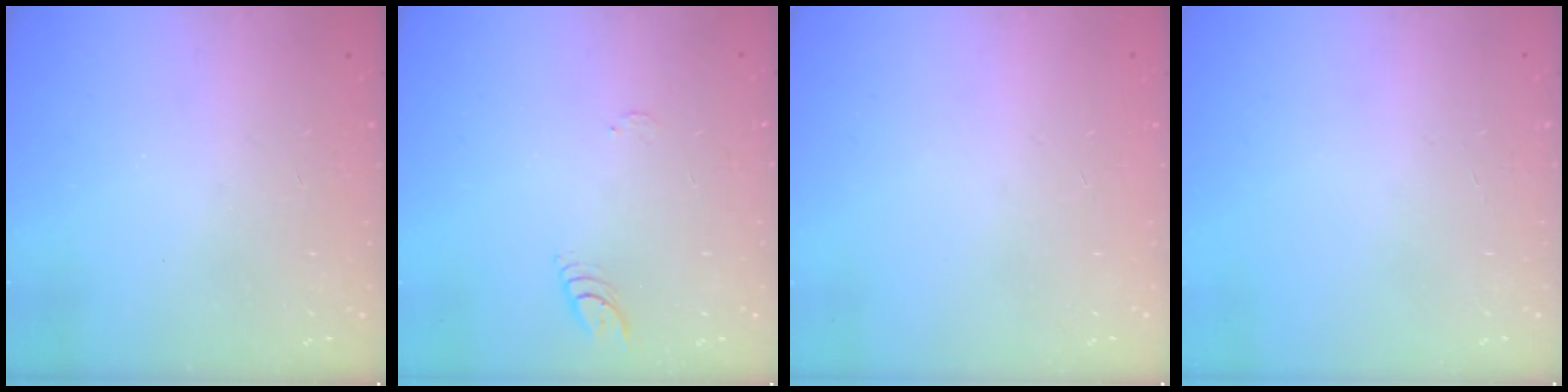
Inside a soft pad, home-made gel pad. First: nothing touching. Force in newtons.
{"total": 5.8, "press": 5.7, "slide": 0.5}
{"total": 0.0}
{"total": 2.7, "press": 2.7, "slide": 0.3}